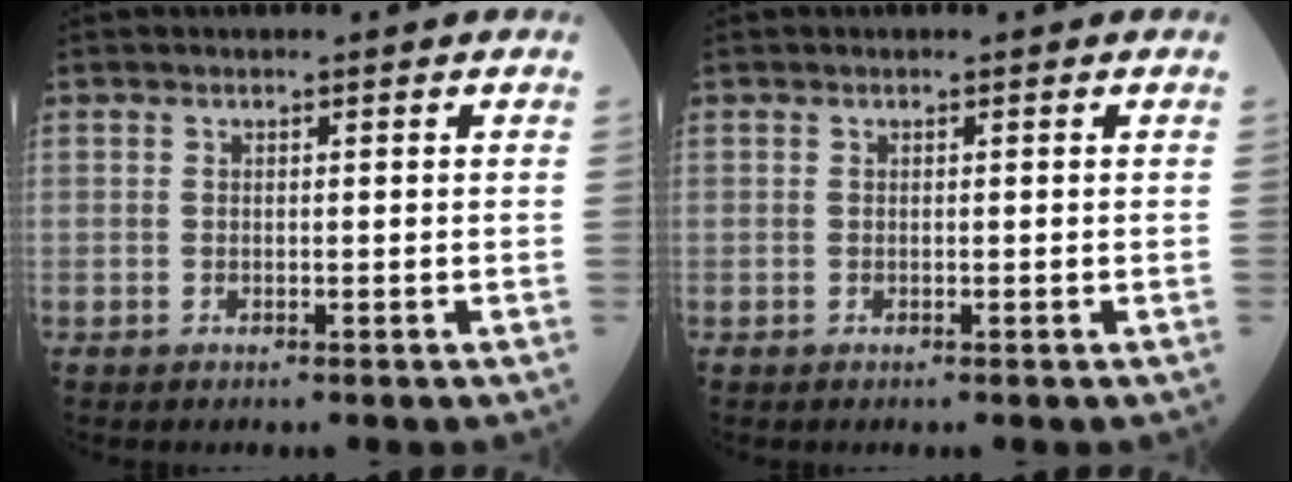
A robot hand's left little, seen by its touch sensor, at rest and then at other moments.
{"total": 0.0}